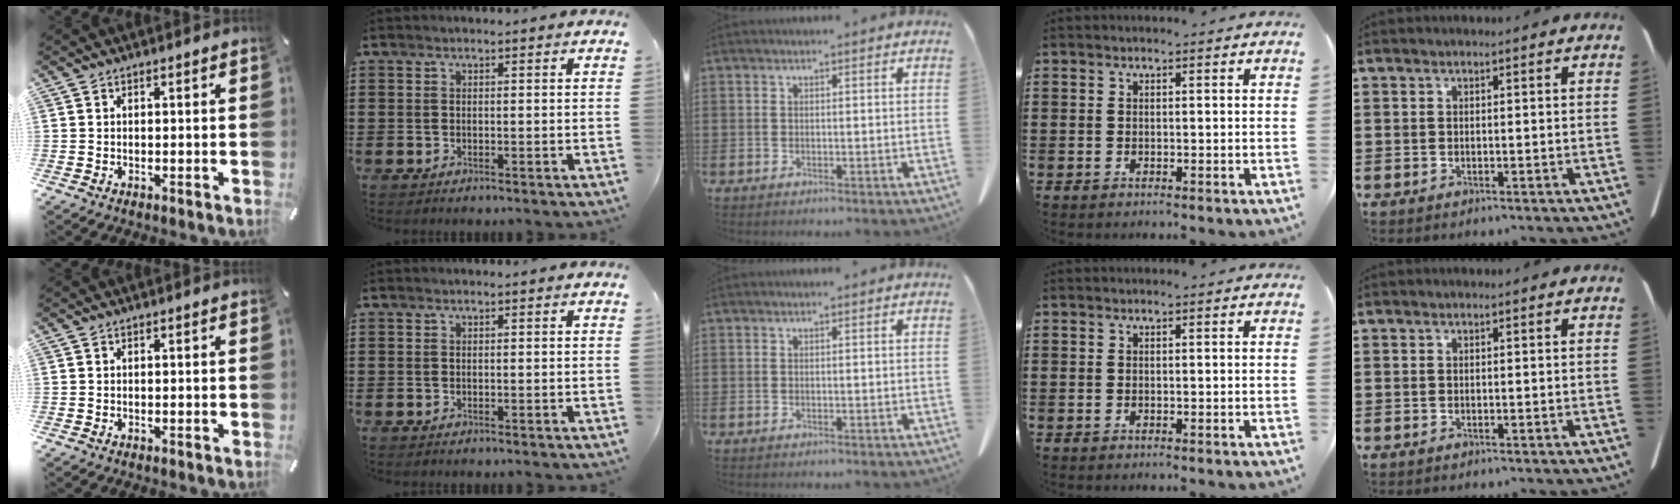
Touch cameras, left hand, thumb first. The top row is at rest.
{}